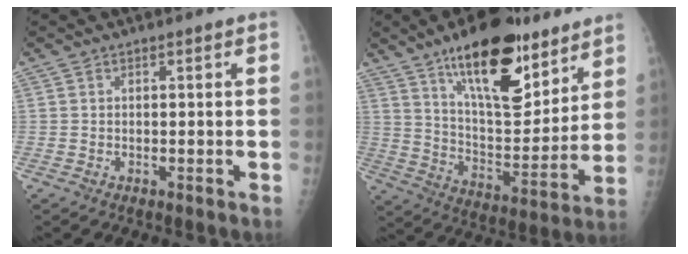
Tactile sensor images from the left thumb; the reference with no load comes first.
{"total": 22.6, "force": [14.2, 9.0, 15.1], "torque": [-0.190, -0.075, 0.232]}